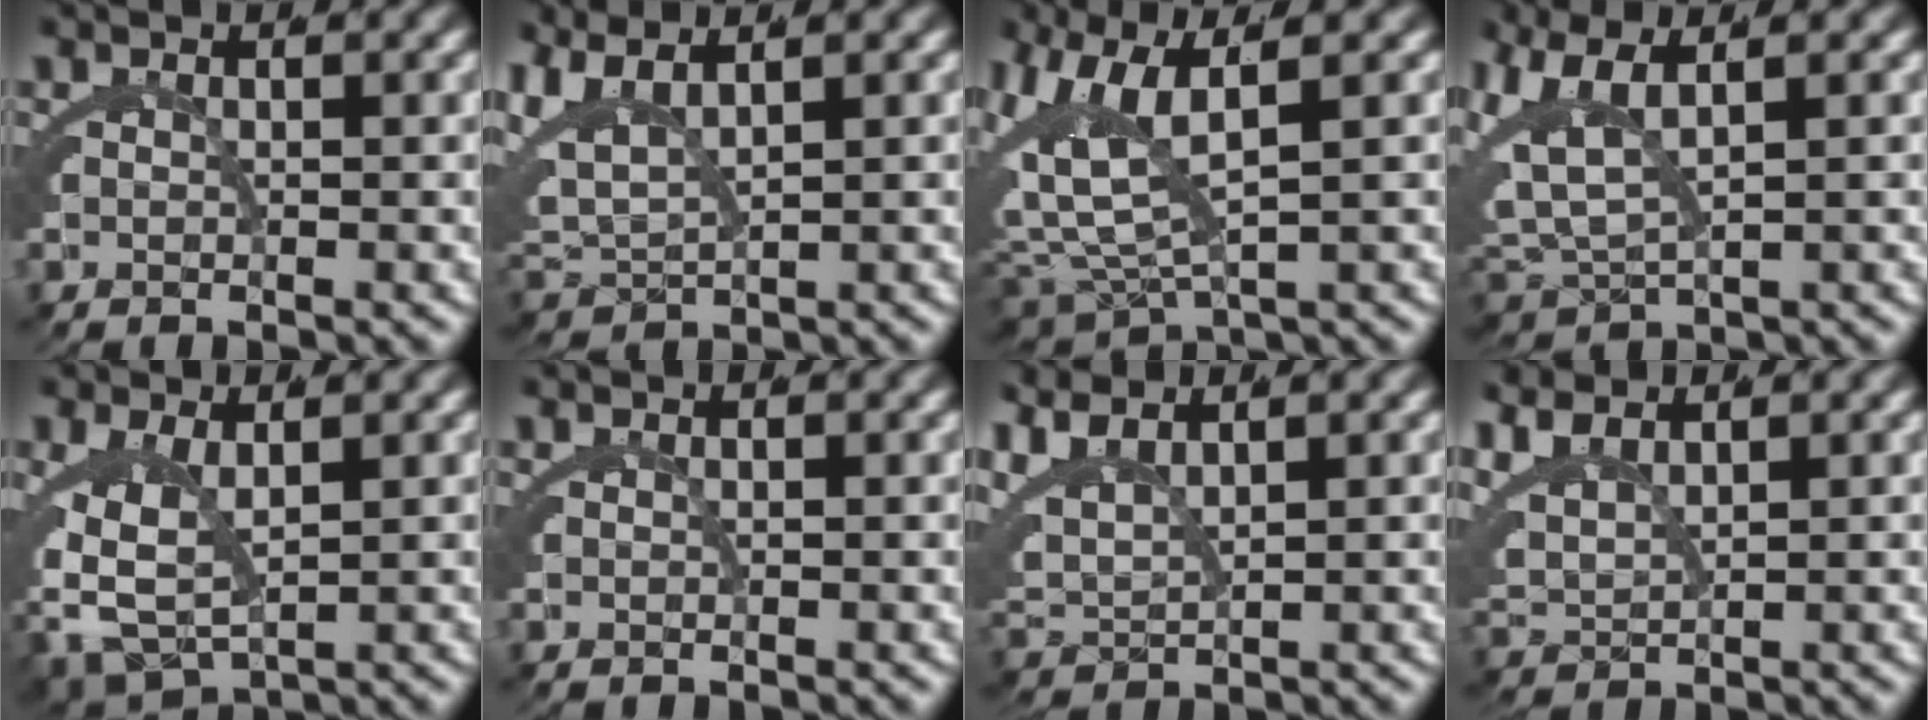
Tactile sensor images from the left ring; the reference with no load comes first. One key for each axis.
{"total": 6.1, "fx": 1.7, "fy": 4.3, "fz": 3.9, "tx": -0.128, "ty": -0.014, "tz": 0.044}
{"total": 7.7, "fx": 1.3, "fy": 4.5, "fz": 6.1, "tx": -0.142, "ty": -0.010, "tz": 0.036}
{"total": 5.9, "fx": 1.6, "fy": 3.8, "fz": 4.2, "tx": -0.135, "ty": -0.019, "tz": 0.044}
{"total": 6.2, "fx": -1.1, "fy": 4.6, "fz": 3.9, "tx": -0.106, "ty": -0.029, "tz": -0.004}
{"total": 0.0}
{"total": 5.0, "fx": 2.3, "fy": 3.4, "fz": 2.9, "tx": -0.099, "ty": -0.005, "tz": 0.051}
{"total": 4.5, "fx": 2.3, "fy": 3.0, "fz": 2.4, "tx": -0.082, "ty": -0.004, "tz": 0.051}